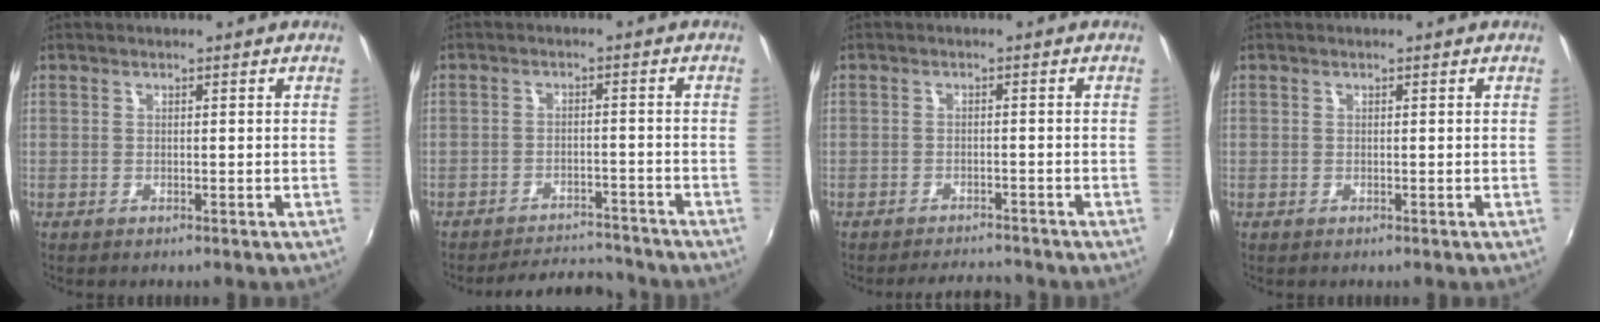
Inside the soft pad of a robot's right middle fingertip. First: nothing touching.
{"total": 8.6, "force": [-8.2, 1.8, 1.5], "torque": [-0.047, 0.013, -0.112]}
{"total": 5.1, "force": [-4.8, 0.9, 1.2], "torque": [-0.037, 0.005, -0.068]}
{"total": 0.0}